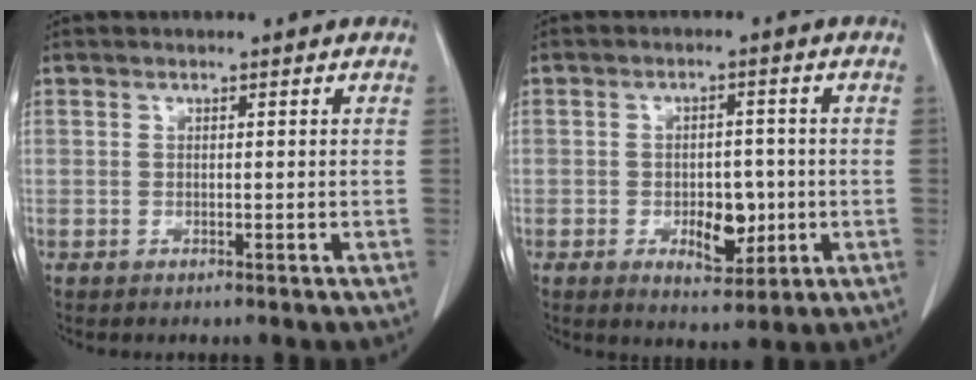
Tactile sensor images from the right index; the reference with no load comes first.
{"total": 4.3, "force": [-0.9, 2.4, 3.5], "torque": [-0.045, -0.001, -0.005]}